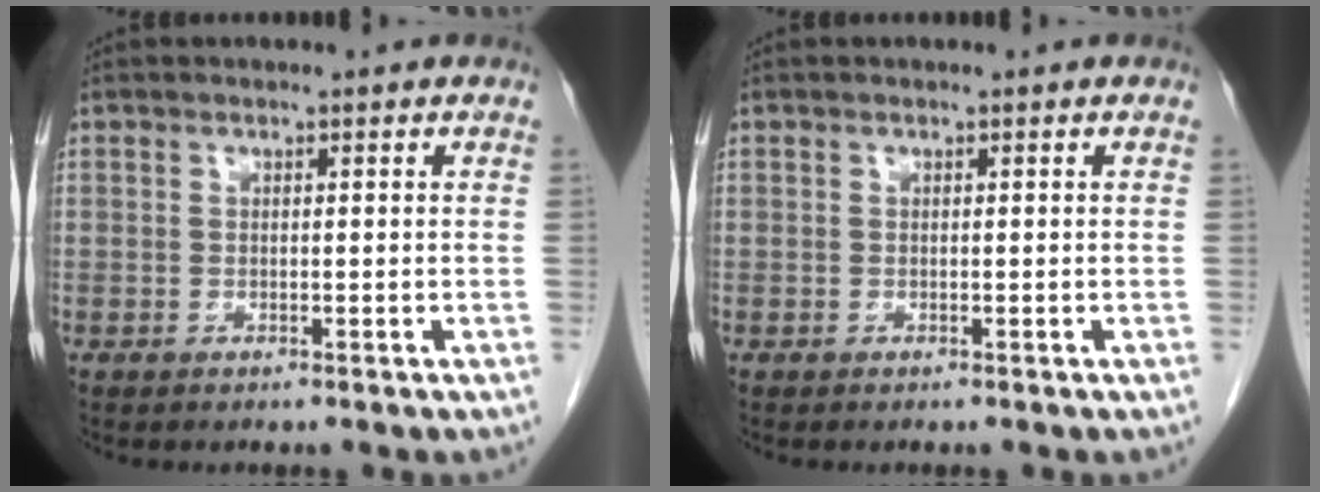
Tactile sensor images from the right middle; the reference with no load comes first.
{"total": 0.0}